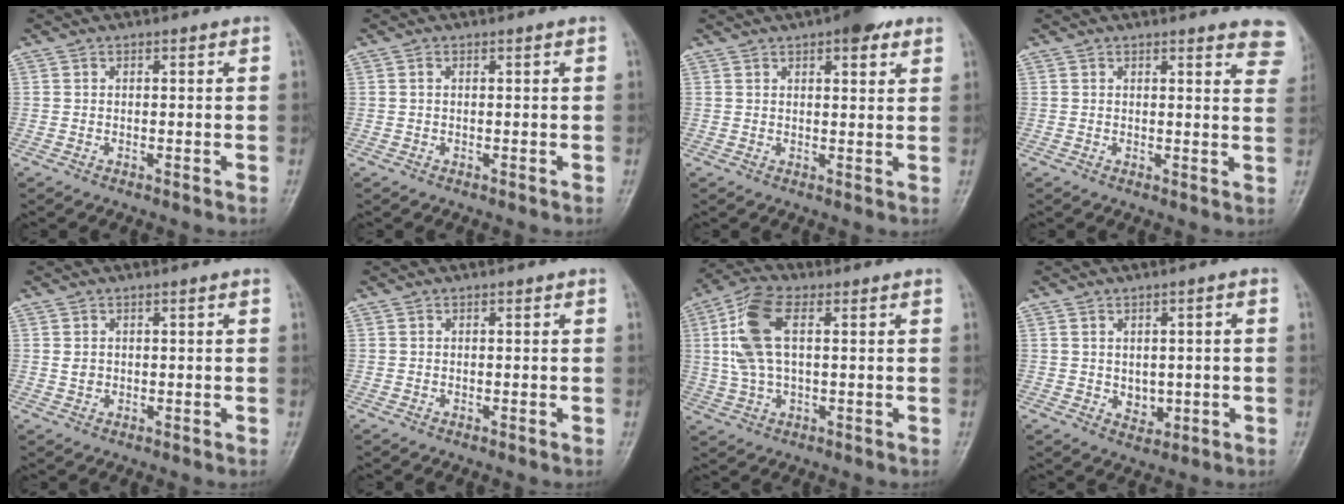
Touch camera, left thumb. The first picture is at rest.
{"total": 0.5, "force": [0.1, 0.2, 0.5], "torque": [-0.014, 0.009, 0.002]}
{"total": 6.7, "force": [3.9, 2.5, 4.8], "torque": [-0.045, -0.011, 0.046]}
{"total": 8.8, "force": [7.2, 2.4, 4.4], "torque": [-0.017, -0.030, 0.059]}
{"total": 1.2, "force": [0.3, 0.8, 0.8], "torque": [-0.012, 0.003, 0.012]}
{"total": 0.0}
{"total": 10.3, "force": [2.2, 4.8, 8.8], "torque": [-0.193, 0.020, 0.042]}
{"total": 4.2, "force": [-0.4, 3.0, 3.0], "torque": [-0.027, 0.006, 0.003]}